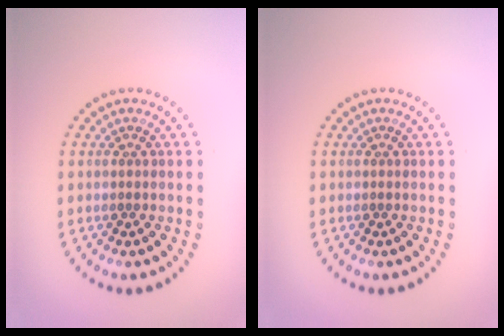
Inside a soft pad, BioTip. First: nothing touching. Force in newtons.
{"total": 0.0}